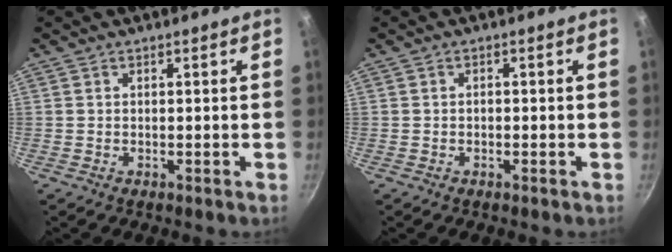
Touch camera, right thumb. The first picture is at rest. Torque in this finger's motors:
{"motor_torque": [0.01, -0.08, -0.37, 0.12, 0.00]}